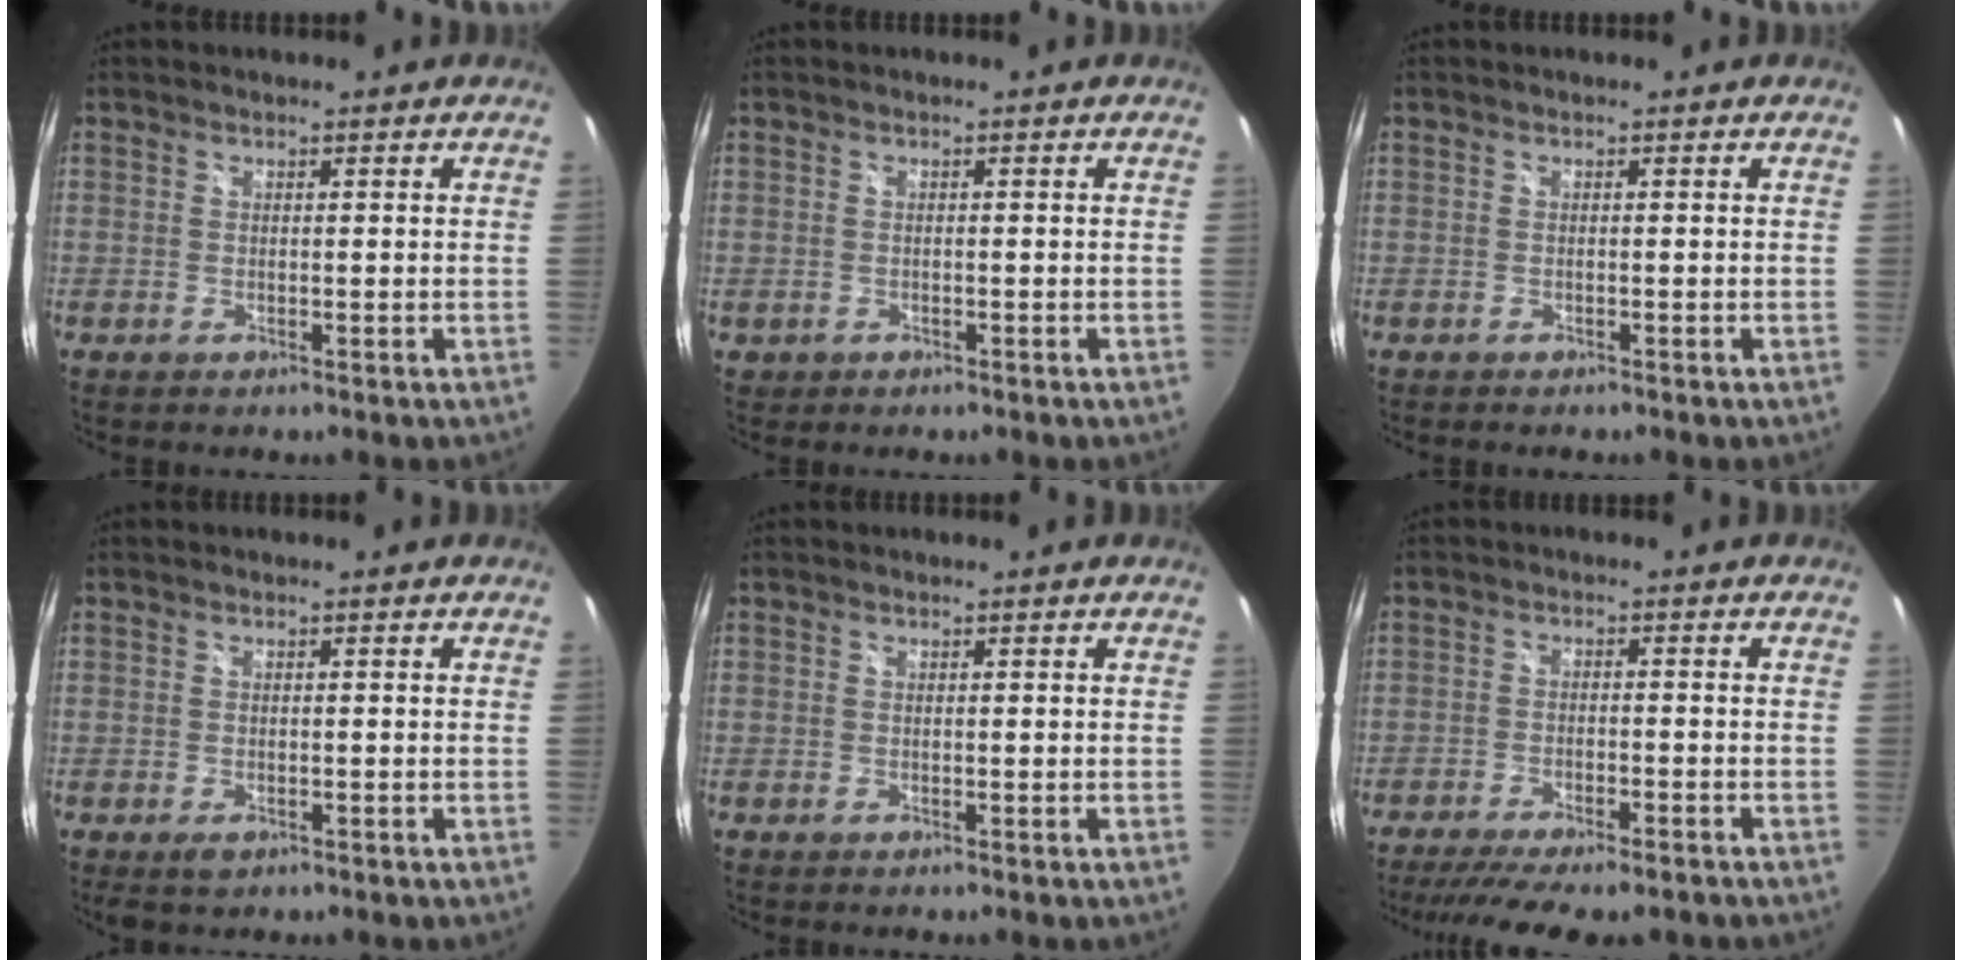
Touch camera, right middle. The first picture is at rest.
{"total": 1.1, "force": [-0.5, 1.0, 0.3], "torque": [-0.010, -0.003, -0.005]}
{"total": 0.8, "force": [-0.7, 0.2, 0.3], "torque": [-0.005, -0.006, -0.012]}
{"total": 2.2, "force": [-1.2, 1.3, 1.3], "torque": [-0.024, -0.008, -0.018]}
{"total": 0.0}
{"total": 13.3, "force": [-11.0, 2.8, 6.9], "torque": [-0.143, -0.038, -0.163]}